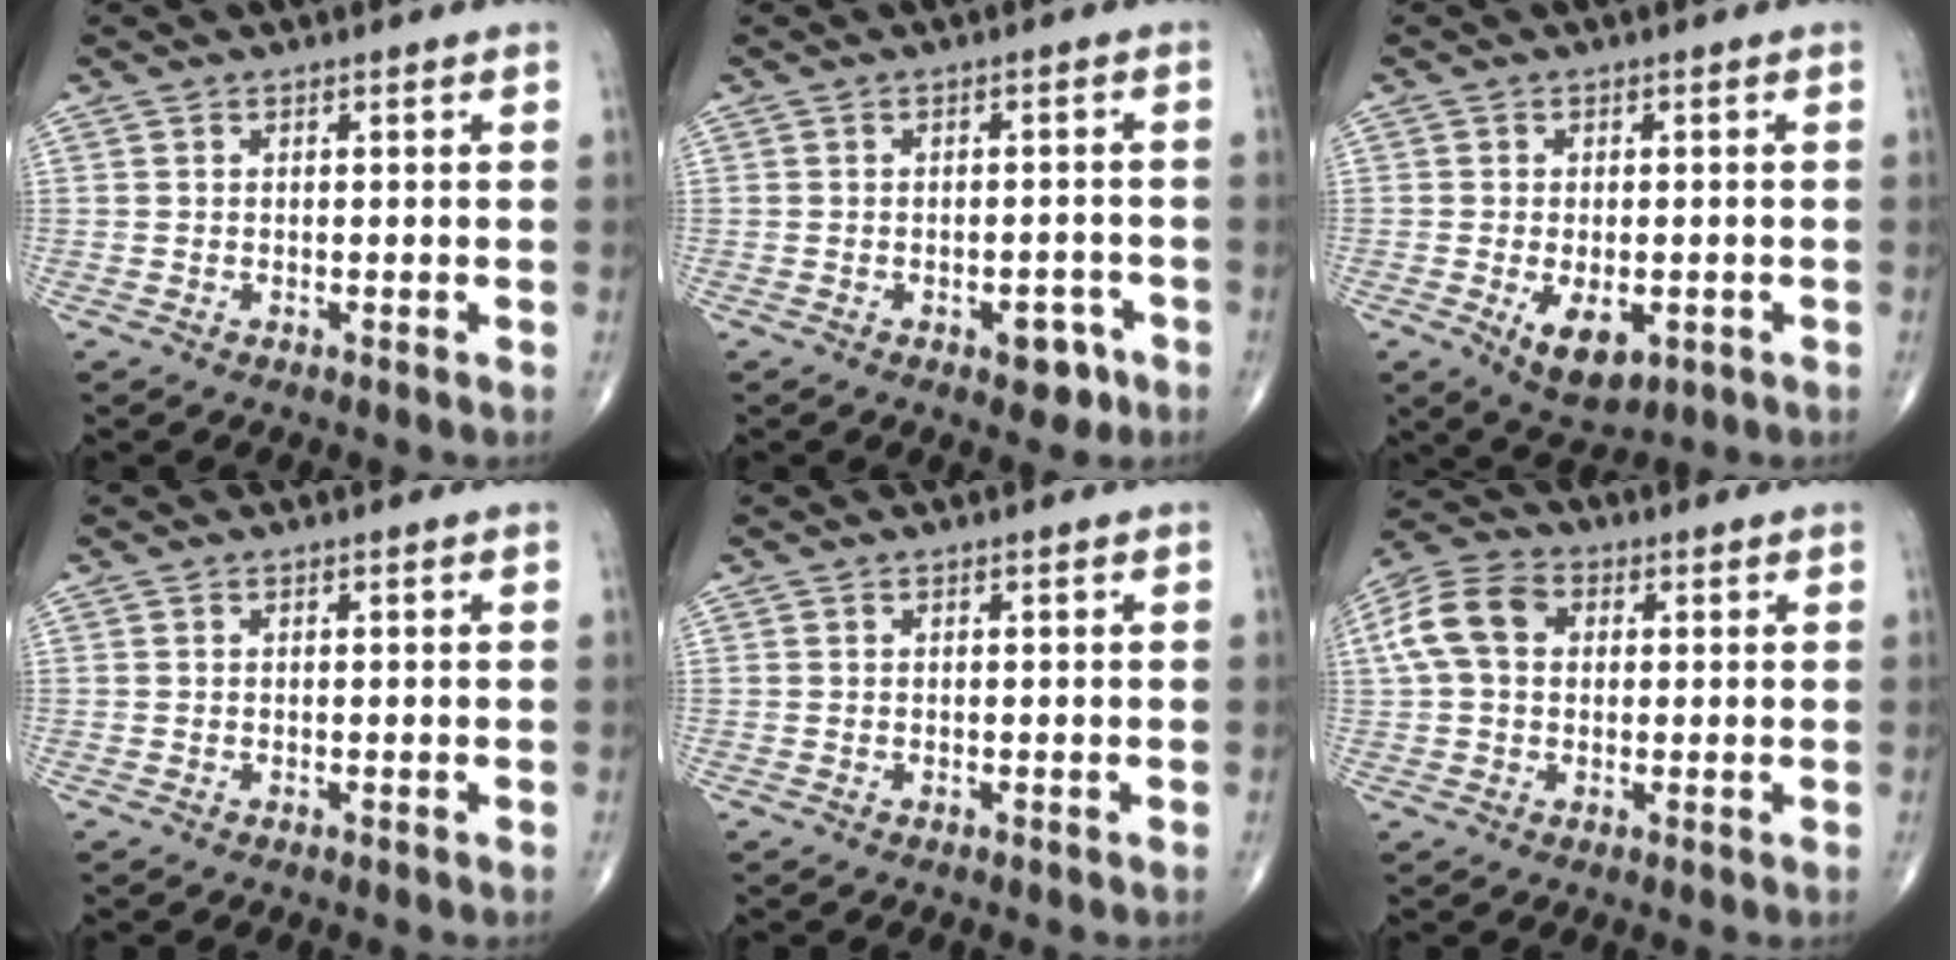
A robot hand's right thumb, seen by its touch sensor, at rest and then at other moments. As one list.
[{"total": 4.4, "force": [-2.3, 2.4, 2.8], "torque": [-0.017, 0.016, -0.025]}, {"total": 7.2, "force": [-2.2, 3.9, 5.6], "torque": [-0.081, -0.006, -0.023]}, {"total": 0.0}, {"total": 0.0}, {"total": 9.8, "force": [1.7, 7.0, 6.6], "torque": [-0.131, 0.028, 0.025]}]